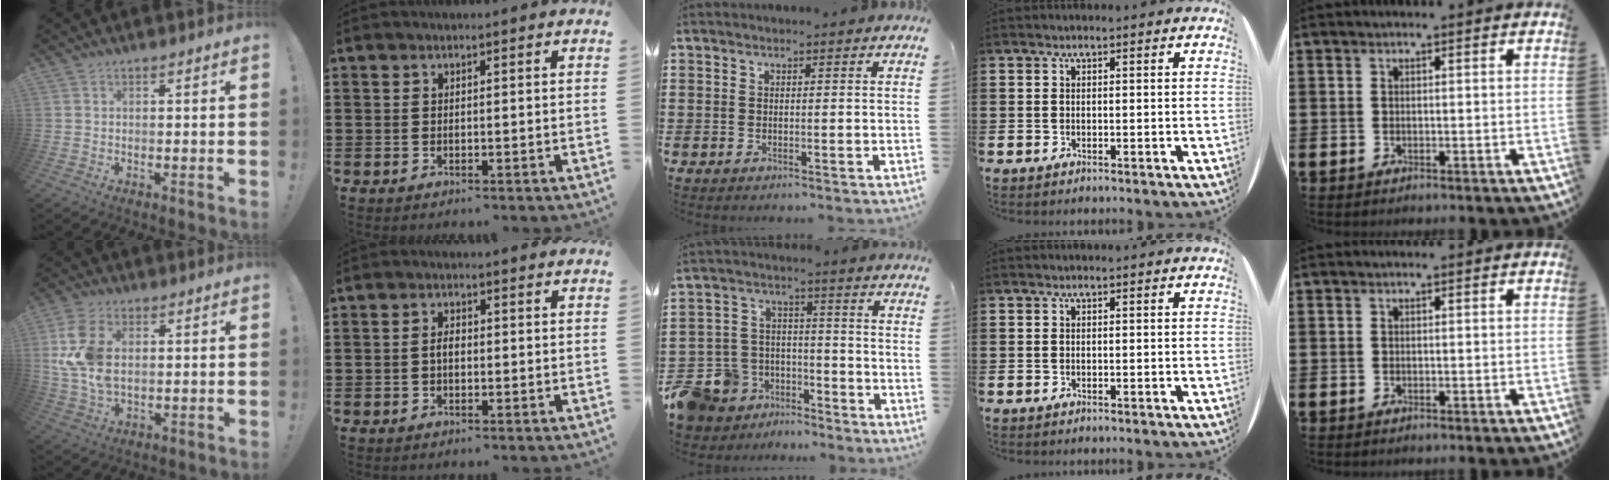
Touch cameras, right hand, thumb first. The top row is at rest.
{"thumb": {"total": 12.4, "force": [2.2, 8.0, 9.2], "torque": [-0.191, -0.003, 0.042]}, "index": {"total": 1.8, "force": [-0.2, 1.0, 1.5], "torque": [-0.029, 0.004, -0.005]}, "middle": {"total": 9.2, "force": [-7.5, 5.2, 0.8], "torque": [-0.057, 0.021, -0.150]}}